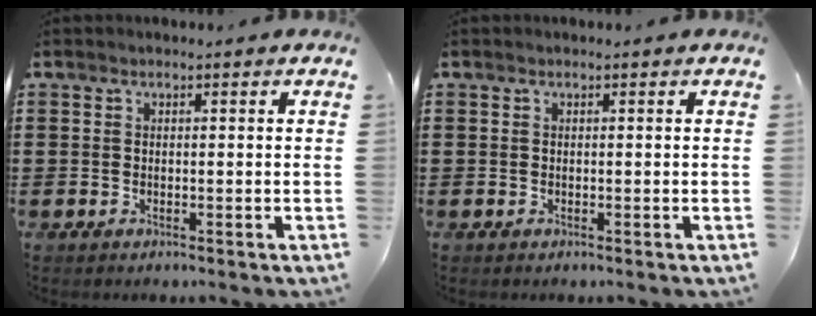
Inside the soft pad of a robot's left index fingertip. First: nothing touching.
{"total": 0.0}